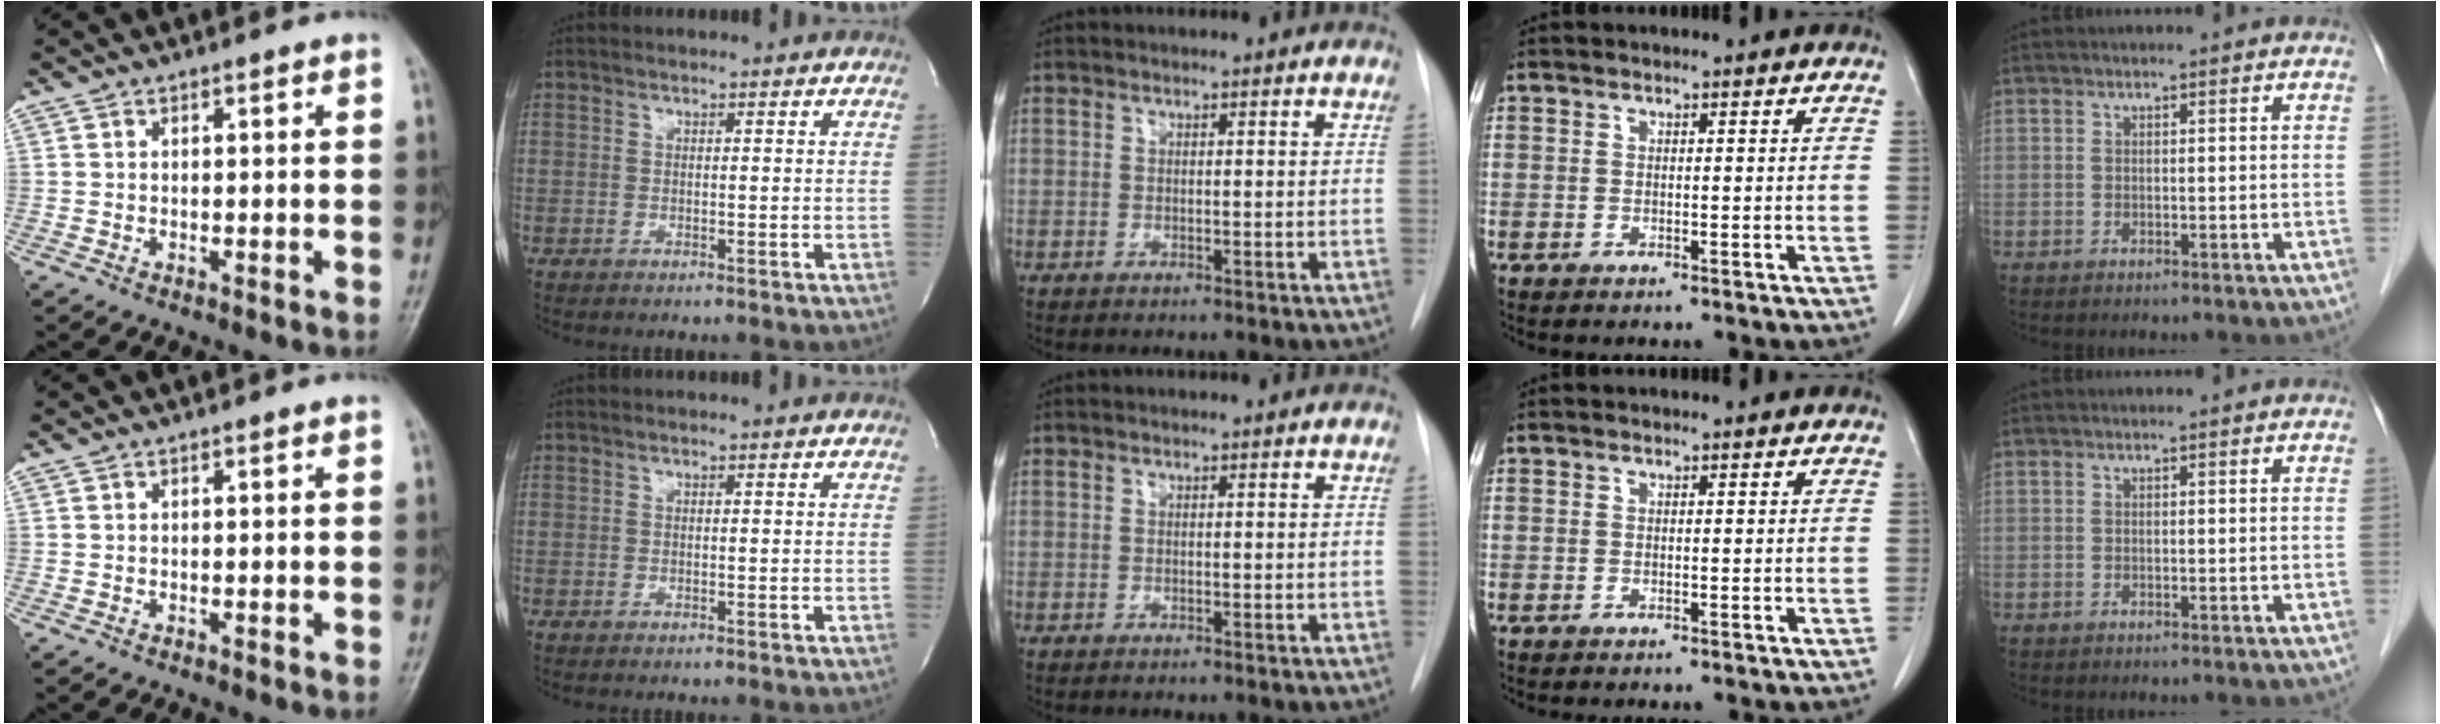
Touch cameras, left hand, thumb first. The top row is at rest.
{}